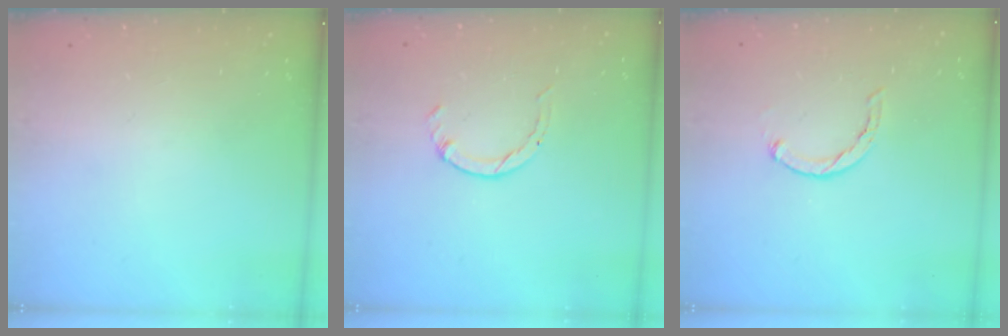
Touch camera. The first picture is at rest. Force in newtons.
{"total": 0.5, "press": 0.5, "slide": 0.1}
{"total": 1.1, "press": 1.1, "slide": 0.2}